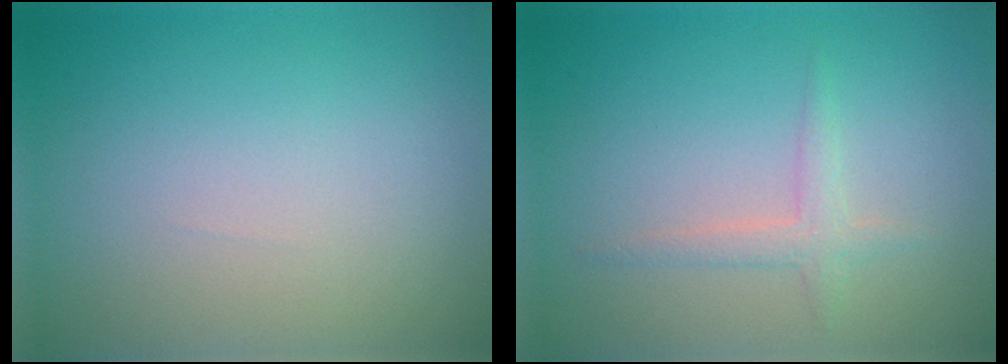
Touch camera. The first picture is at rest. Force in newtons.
{"total": 1.5, "press": 1.5, "slide": 0.1}